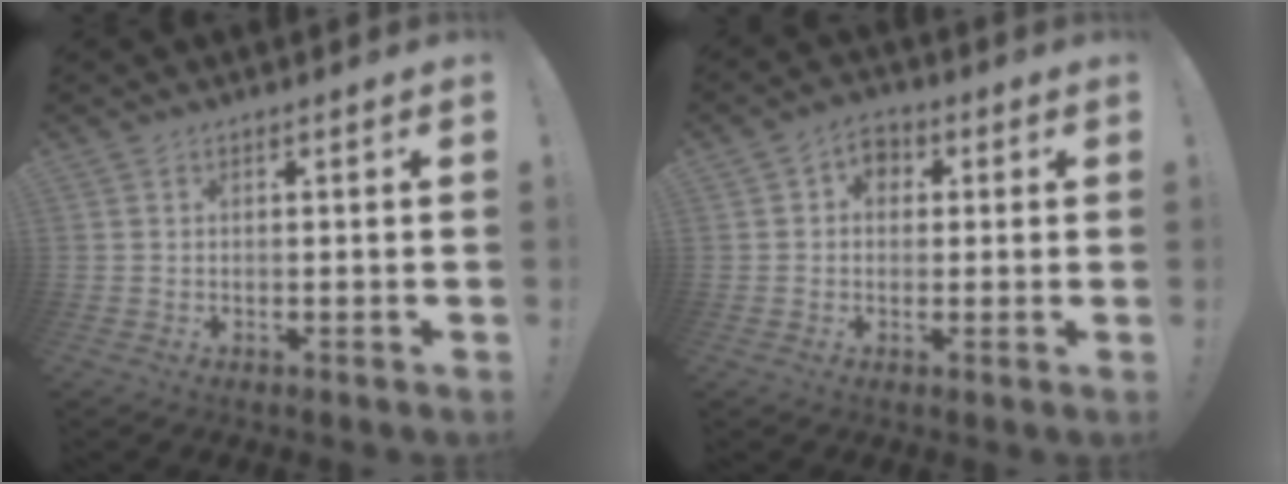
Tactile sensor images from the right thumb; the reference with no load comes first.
{"total": 5.0, "force": [0.7, 4.3, 2.4], "torque": [-0.031, 0.005, 0.013]}